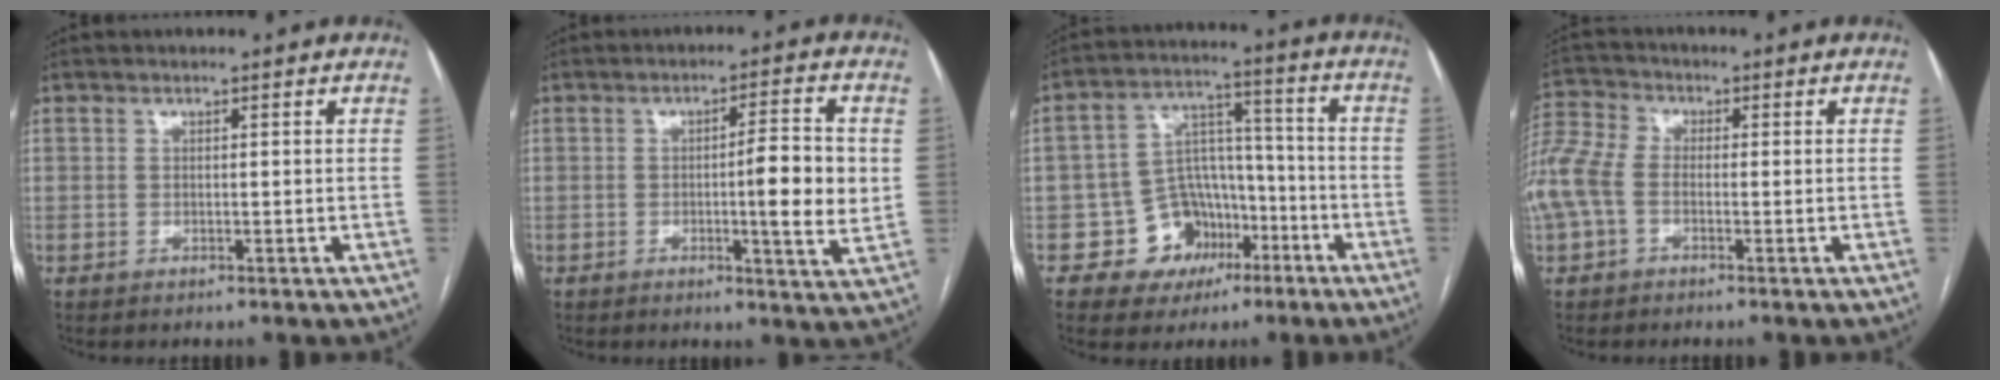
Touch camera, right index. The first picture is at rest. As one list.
[{"total": 8.8, "force": [-0.1, 0.6, 8.8], "torque": [-0.119, -0.001, -0.007]}, {"total": 9.9, "force": [-4.5, 8.3, 2.9], "torque": [-0.032, 0.038, -0.063]}, {"total": 13.0, "force": [-1.6, 9.3, 8.9], "torque": [-0.255, 0.027, -0.033]}]